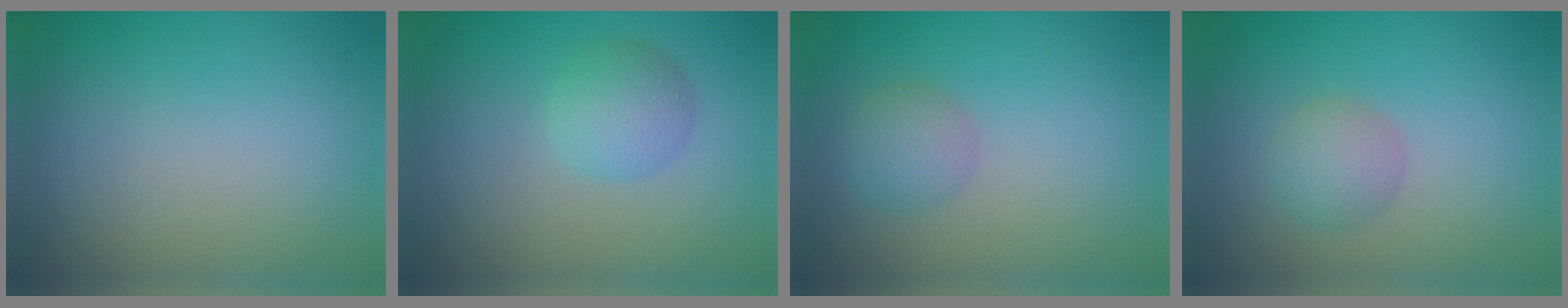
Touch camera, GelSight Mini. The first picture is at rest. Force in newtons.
{"total": 2.6, "press": 2.6, "slide": 0.1}
{"total": 2.0, "press": 2.0, "slide": 0.0}
{"total": 2.2, "press": 2.2, "slide": 0.1}